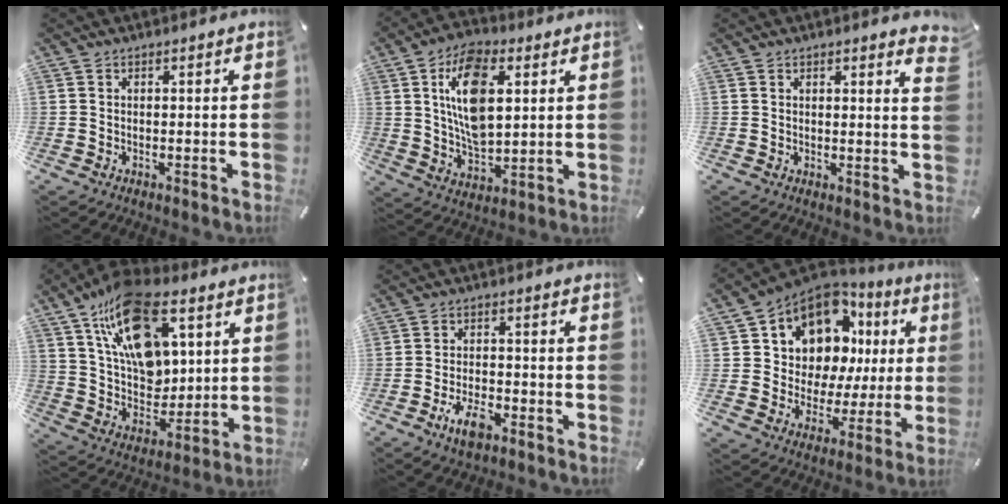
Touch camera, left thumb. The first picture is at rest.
{"total": 15.5, "force": [4.5, 8.9, 11.9], "torque": [-0.225, 0.002, 0.076]}
{"total": 2.1, "force": [1.6, 0.5, 1.3], "torque": [-0.013, -0.004, 0.025]}
{"total": 20.5, "force": [10.0, 12.5, 12.8], "torque": [-0.232, -0.041, 0.180]}
{"total": 6.6, "force": [-3.8, 3.0, 4.4], "torque": [-0.092, 0.014, -0.071]}
{"total": 11.6, "force": [6.6, 8.7, 3.9], "torque": [-0.082, -0.064, 0.123]}